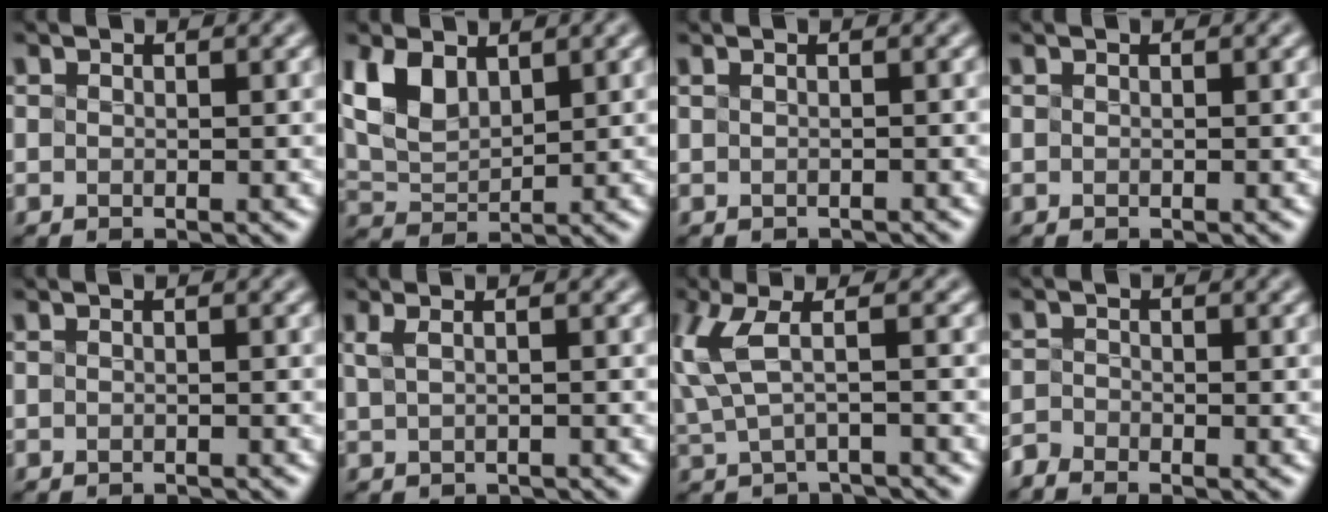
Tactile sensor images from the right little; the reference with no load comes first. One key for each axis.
{"total": 3.9, "fx": 2.1, "fy": 2.1, "fz": 2.5, "tx": -0.063, "ty": -0.001, "tz": 0.052}
{"total": 0.6, "fx": -0.4, "fy": 0.1, "fz": 0.5, "tx": -0.003, "ty": -0.009, "tz": -0.012}
{"total": 0.0}
{"total": 1.1, "fx": -1.0, "fy": 0.1, "fz": 0.5, "tx": 0.002, "ty": -0.012, "tz": -0.021}
{"total": 1.4, "fx": 0.6, "fy": 0.4, "fz": 1.2, "tx": -0.025, "ty": -0.004, "tz": 0.012}
{"total": 3.0, "fx": -0.2, "fy": 0.8, "fz": 2.9, "tx": -0.083, "ty": -0.016, "tz": 0.009}
{"total": 2.1, "fx": -2.1, "fy": -0.4, "fz": -0.2, "tx": -0.005, "ty": -0.005, "tz": -0.036}